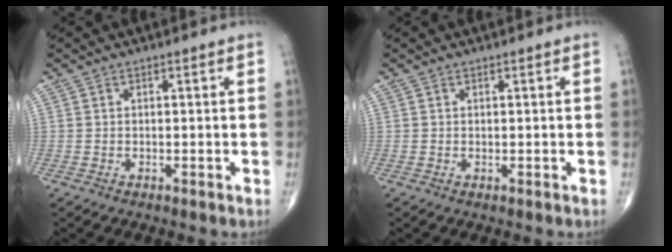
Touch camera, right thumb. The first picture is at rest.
{"total": 0.0}